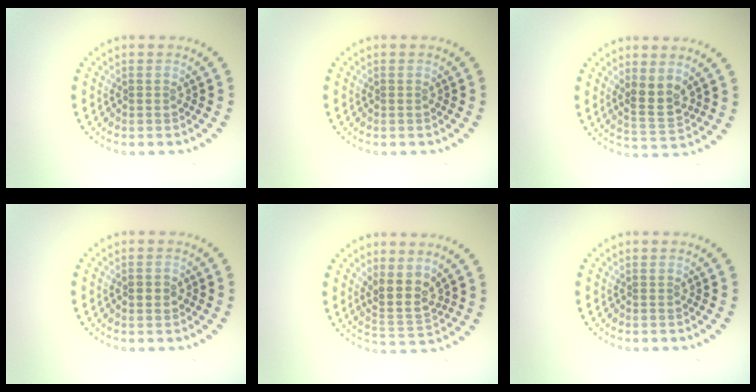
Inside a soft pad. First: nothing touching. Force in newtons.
{"total": 0.0}
{"total": 2.9, "press": 2.7, "slide": 1.1}
{"total": 1.7, "press": 1.7, "slide": 0.1}
{"total": 3.5, "press": 2.9, "slide": 2.0}
{"total": 0.0}